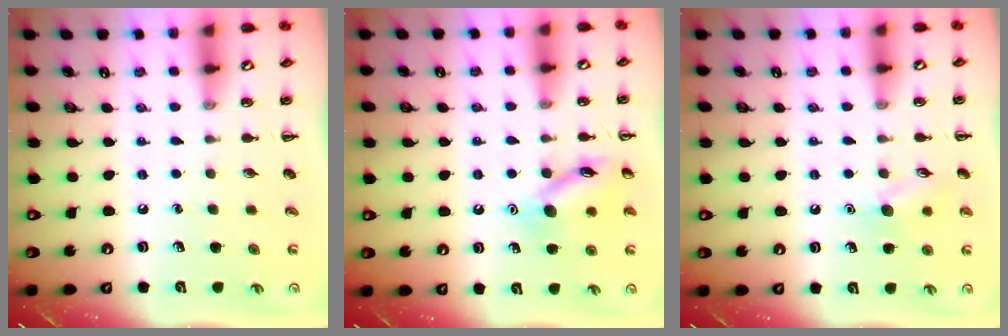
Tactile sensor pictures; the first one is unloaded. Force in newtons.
{"total": 12.3, "press": 12.3, "slide": 0.7}
{"total": 8.1, "press": 8.0, "slide": 1.2}